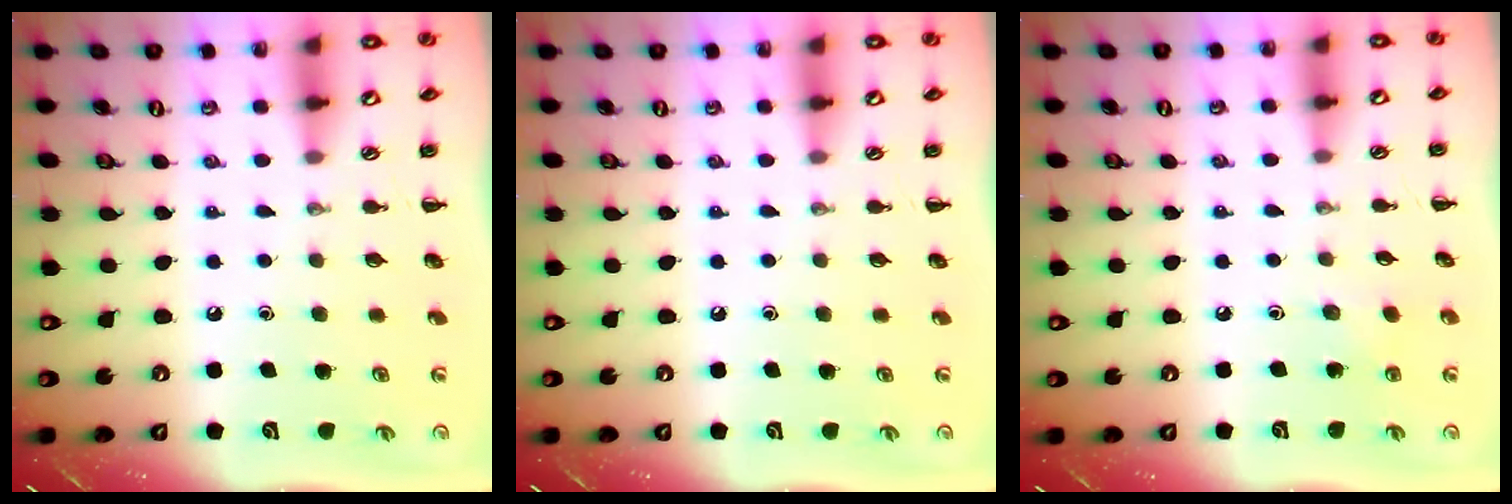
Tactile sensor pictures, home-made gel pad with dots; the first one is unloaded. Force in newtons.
{"total": 0.0}
{"total": 2.6, "press": 2.5, "slide": 0.9}